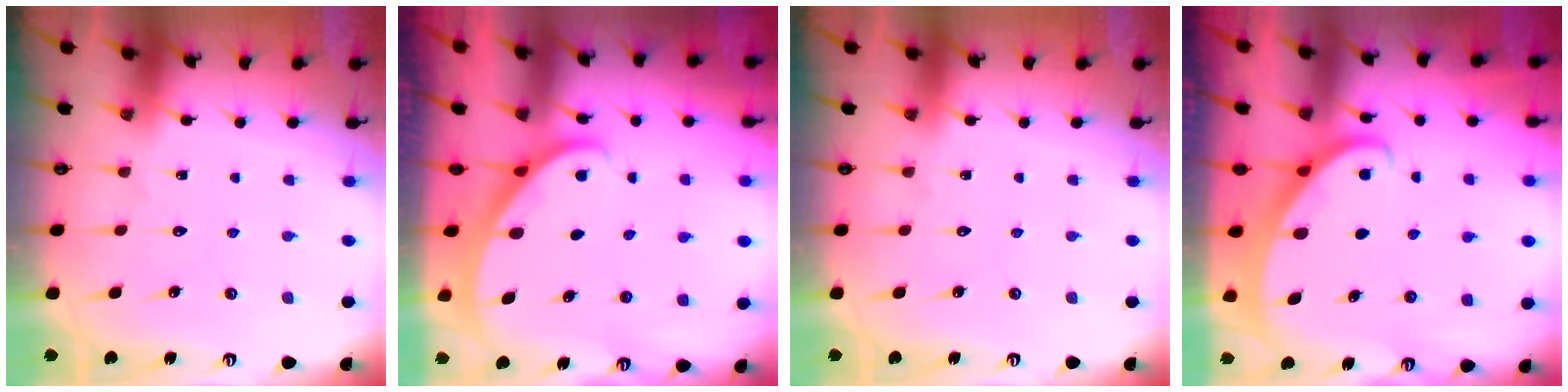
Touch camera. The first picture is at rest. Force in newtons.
{"total": 2.3, "press": 2.3, "slide": 0.1}
{"total": 0.0}
{"total": 2.0, "press": 2.0, "slide": 0.3}